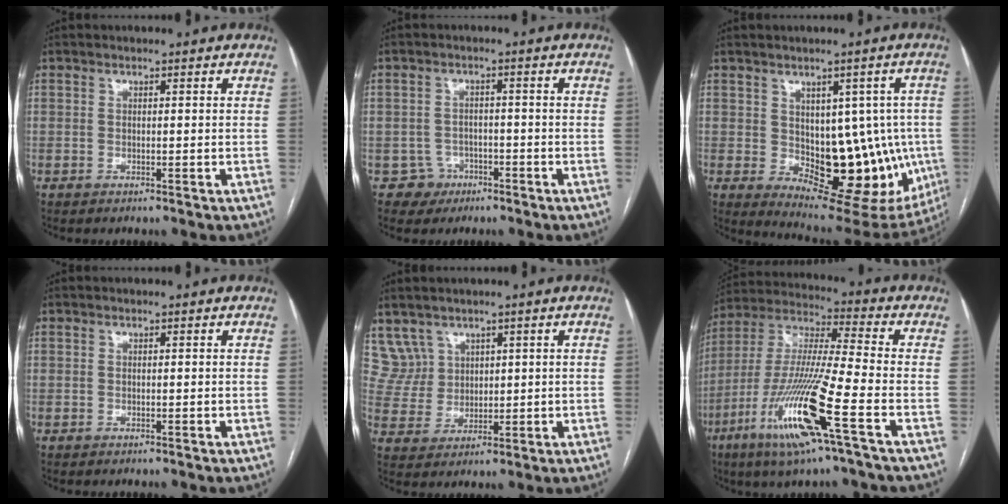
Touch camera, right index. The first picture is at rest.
{"total": 3.8, "force": [-1.7, 3.4, -0.5], "torque": [0.022, 0.018, -0.026]}
{"total": 16.5, "force": [-1.6, 8.8, 13.8], "torque": [-0.157, 0.006, 0.006]}
{"total": 0.0}
{"total": 5.5, "force": [3.6, 4.2, -0.3], "torque": [0.001, 0.015, 0.084]}
{"total": 17.8, "force": [-8.1, 0.2, 15.9], "torque": [-0.341, -0.031, -0.159]}